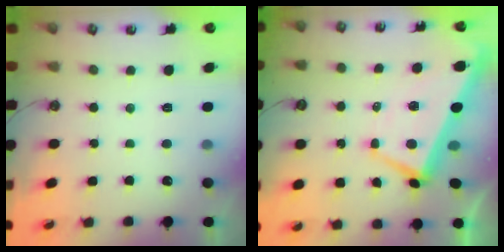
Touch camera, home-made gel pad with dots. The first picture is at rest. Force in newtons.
{"total": 2.1, "press": 1.9, "slide": 0.9}